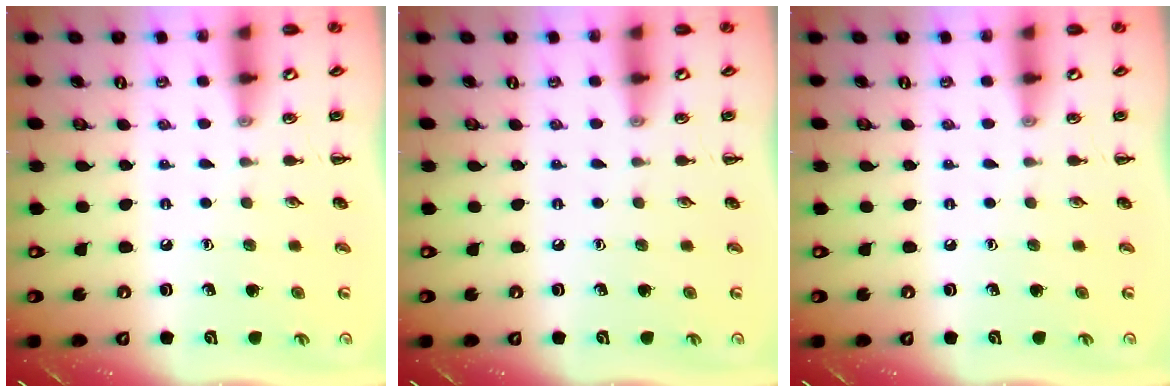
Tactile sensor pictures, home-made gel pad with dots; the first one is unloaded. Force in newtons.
{"total": 0.0}
{"total": 0.0}